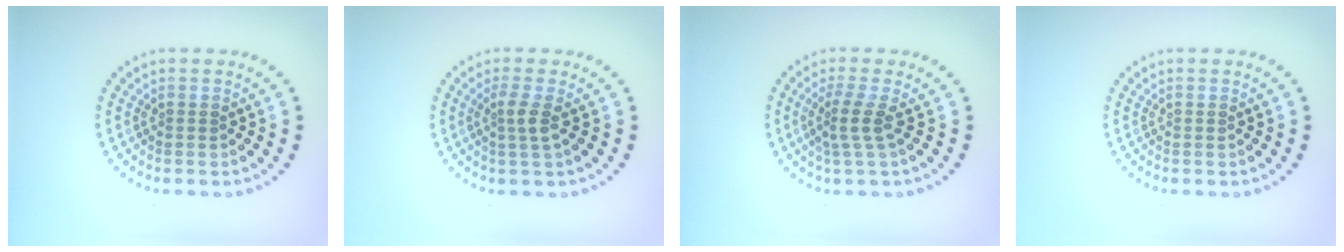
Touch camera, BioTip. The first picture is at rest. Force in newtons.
{"total": 1.9, "press": 1.4, "slide": 1.3}
{"total": 2.2, "press": 1.5, "slide": 1.6}
{"total": 0.0}